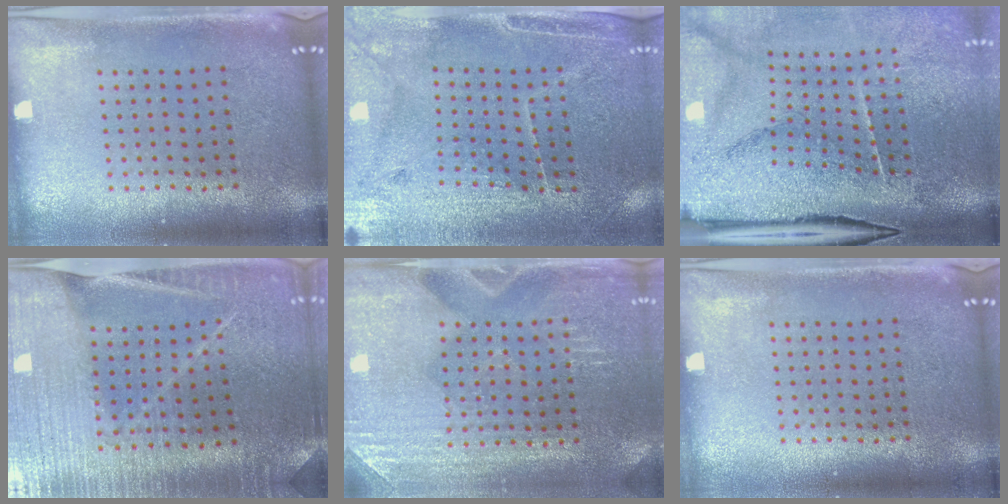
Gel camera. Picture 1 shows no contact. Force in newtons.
{"total": 3.2, "press": 3.0, "slide": 1.1}
{"total": 4.8, "press": 3.8, "slide": 3.0}
{"total": 3.0, "press": 3.0, "slide": 0.3}
{"total": 3.0, "press": 3.0, "slide": 0.2}
{"total": 0.0}